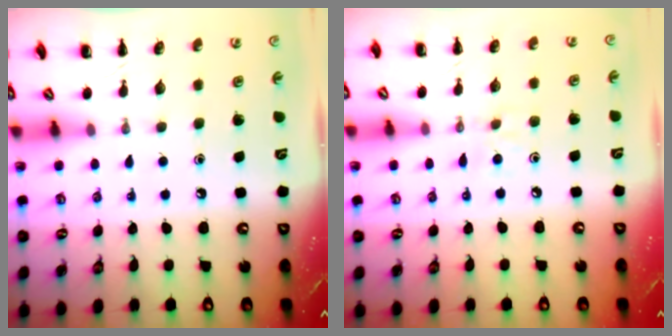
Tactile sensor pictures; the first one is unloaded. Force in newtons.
{"total": 4.4, "press": 4.0, "slide": 1.7}